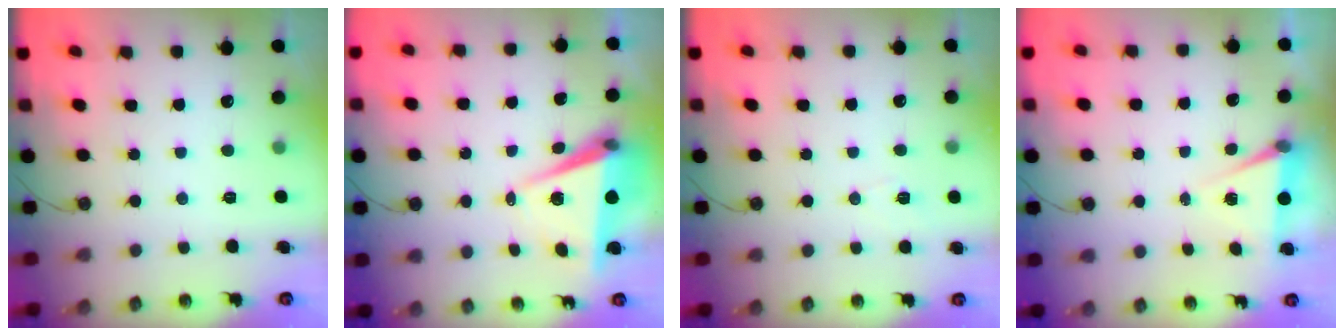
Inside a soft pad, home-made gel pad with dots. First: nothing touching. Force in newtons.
{"total": 7.2, "press": 5.7, "slide": 4.4}
{"total": 5.0, "press": 4.9, "slide": 0.5}
{"total": 5.2, "press": 2.6, "slide": 4.5}